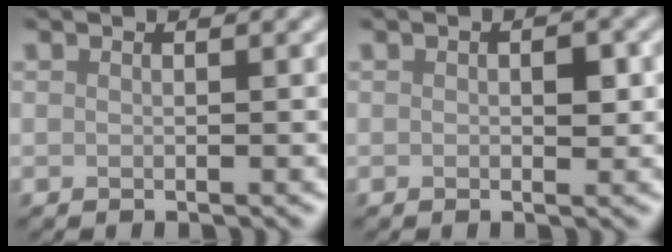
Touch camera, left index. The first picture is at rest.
{"total": 1.7, "force": [0.2, 0.8, 1.5], "torque": [-0.017, 0.001, 0.002]}